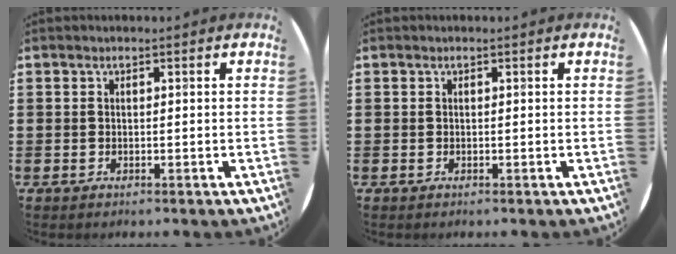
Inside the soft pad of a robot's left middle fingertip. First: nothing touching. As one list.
[{"total": 0.0}]